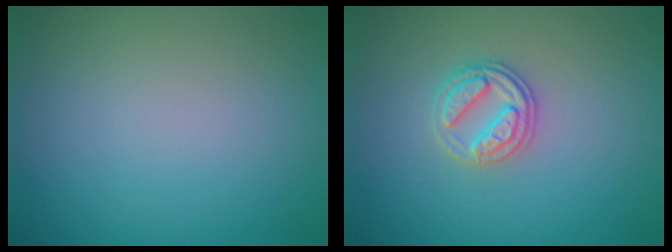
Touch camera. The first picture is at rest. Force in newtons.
{"total": 2.7, "press": 2.6, "slide": 0.5}